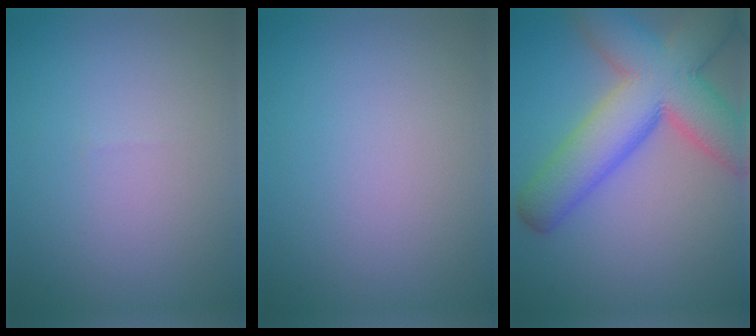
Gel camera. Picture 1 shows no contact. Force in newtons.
{"total": 0.0}
{"total": 11.5, "press": 11.5, "slide": 0.6}